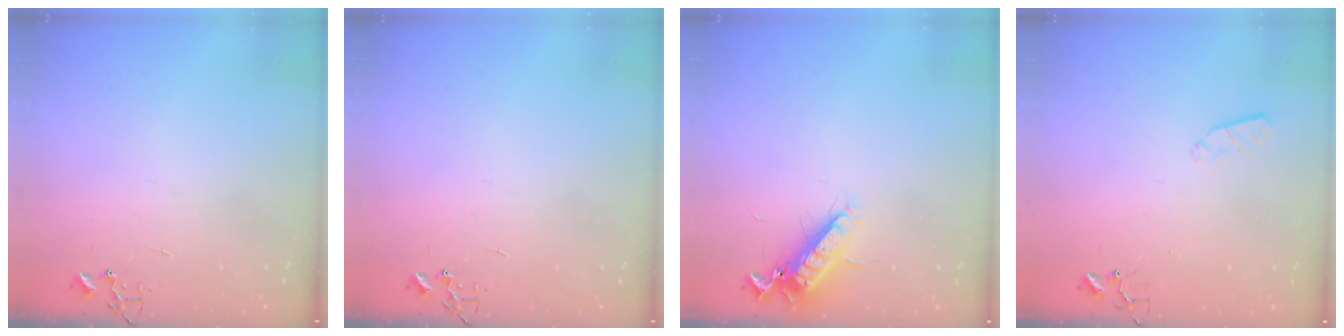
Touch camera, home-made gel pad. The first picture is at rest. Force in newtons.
{"total": 0.0}
{"total": 13.5, "press": 13.3, "slide": 1.9}
{"total": 3.6, "press": 3.5, "slide": 0.6}